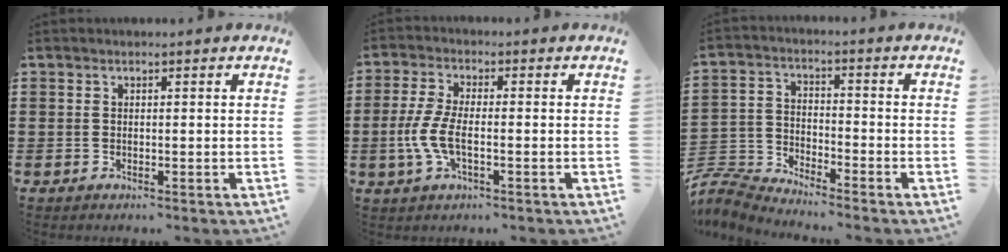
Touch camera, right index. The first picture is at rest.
{"total": 5.7, "force": [-1.5, 2.2, 5.0], "torque": [-0.121, -0.006, -0.036]}
{"total": 5.1, "force": [-5.0, 0.6, 0.6], "torque": [-0.041, -0.008, -0.110]}